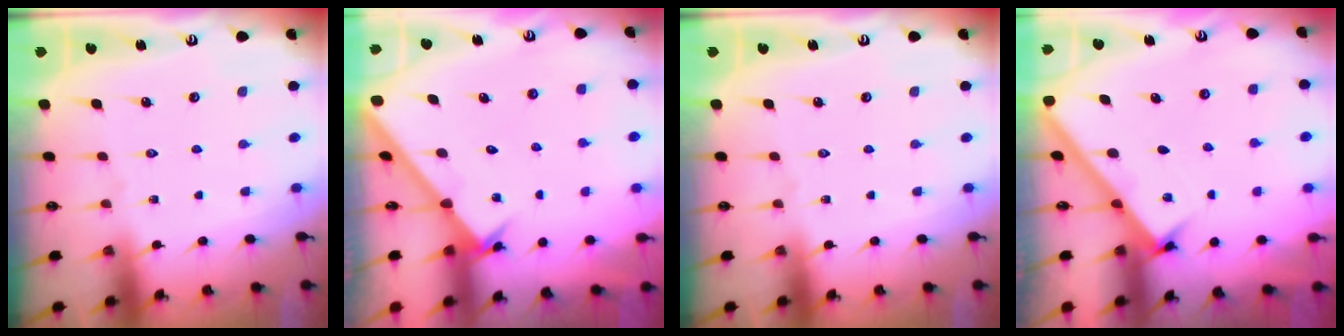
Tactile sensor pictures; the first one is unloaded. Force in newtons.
{"total": 2.1, "press": 2.1, "slide": 0.2}
{"total": 0.0}
{"total": 2.7, "press": 2.6, "slide": 0.3}